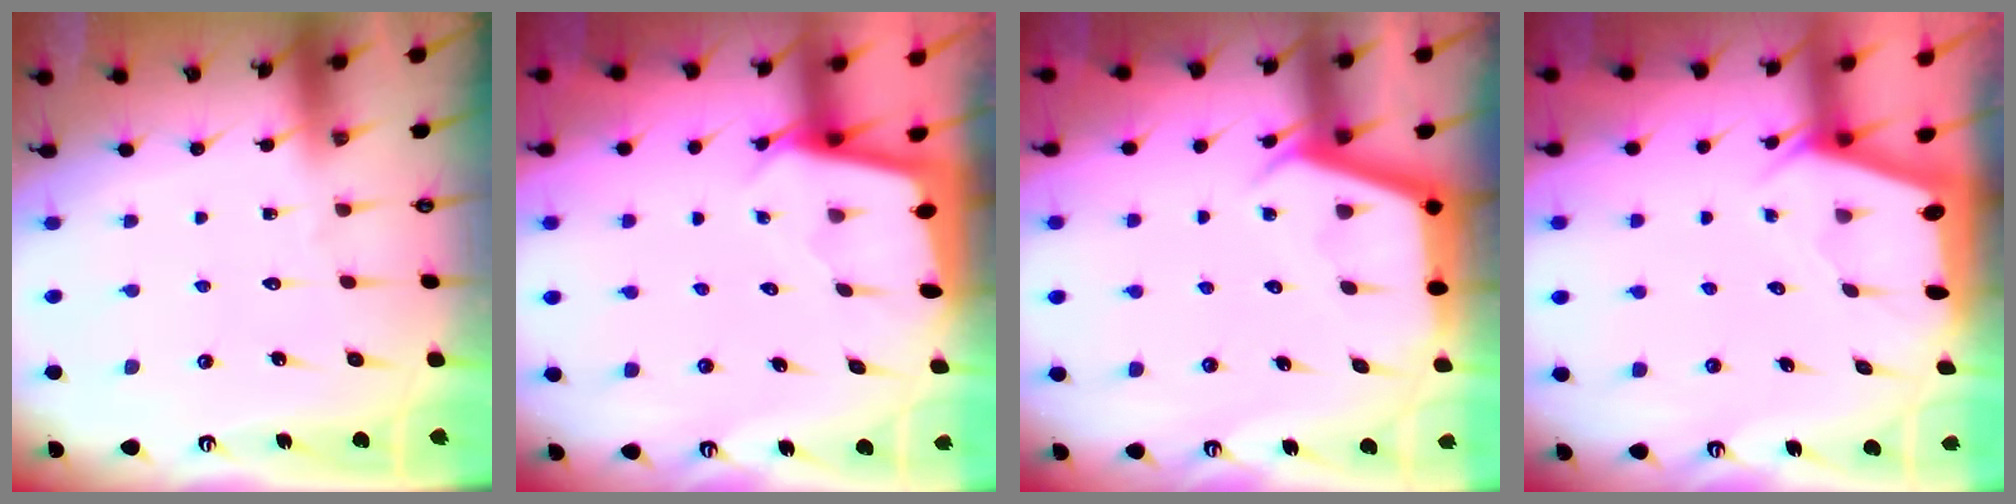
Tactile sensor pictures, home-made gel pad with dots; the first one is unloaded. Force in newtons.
{"total": 2.4, "press": 2.4, "slide": 0.1}
{"total": 4.0, "press": 3.9, "slide": 0.4}
{"total": 2.0, "press": 1.9, "slide": 0.3}